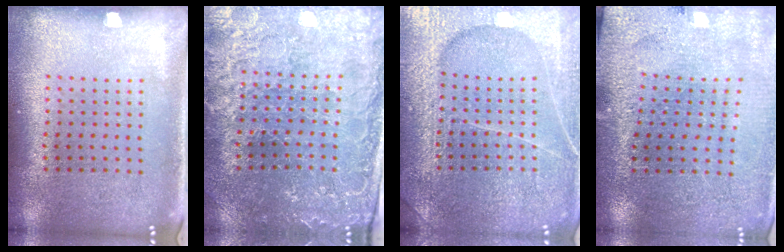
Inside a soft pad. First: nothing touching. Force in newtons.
{"total": 1.7, "press": 1.7, "slide": 0.3}
{"total": 6.7, "press": 6.6, "slide": 0.9}
{"total": 2.8, "press": 2.8, "slide": 0.1}